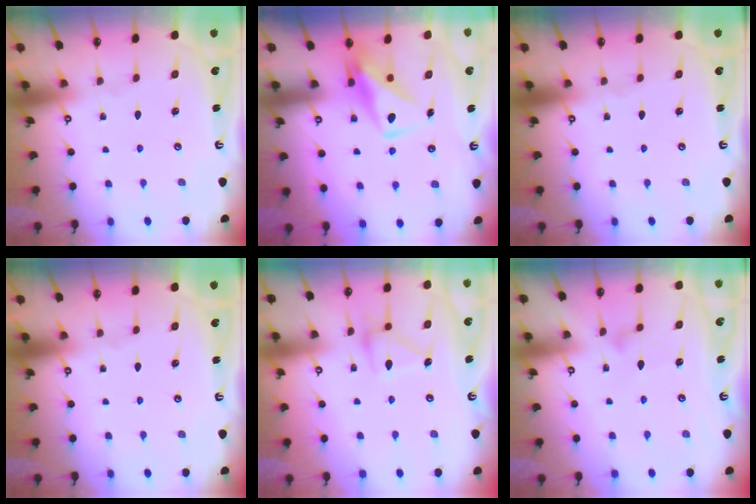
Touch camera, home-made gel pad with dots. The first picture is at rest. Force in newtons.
{"total": 11.4, "press": 11.3, "slide": 0.9}
{"total": 0.0}
{"total": 0.0}
{"total": 14.2, "press": 14.2, "slide": 0.6}
{"total": 7.8, "press": 7.8, "slide": 0.4}